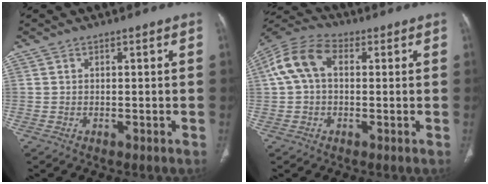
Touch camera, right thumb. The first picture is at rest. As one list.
[{"total": 9.8, "force": [1.6, 6.4, 7.3], "torque": [-0.150, 0.035, 0.023]}]